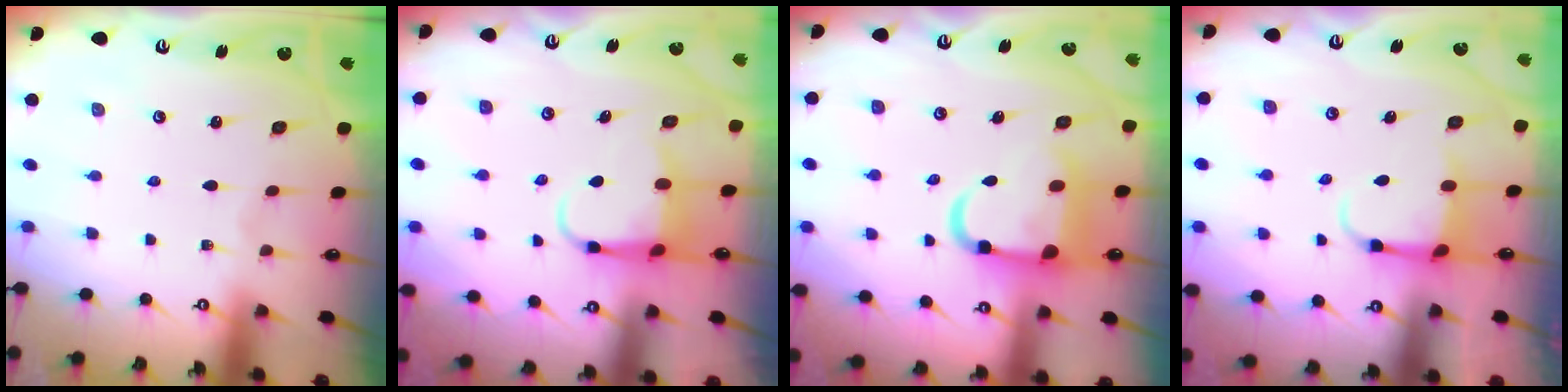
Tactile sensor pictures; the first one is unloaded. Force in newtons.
{"total": 5.1, "press": 5.0, "slide": 0.4}
{"total": 11.0, "press": 10.8, "slide": 2.0}
{"total": 3.8, "press": 3.6, "slide": 0.9}